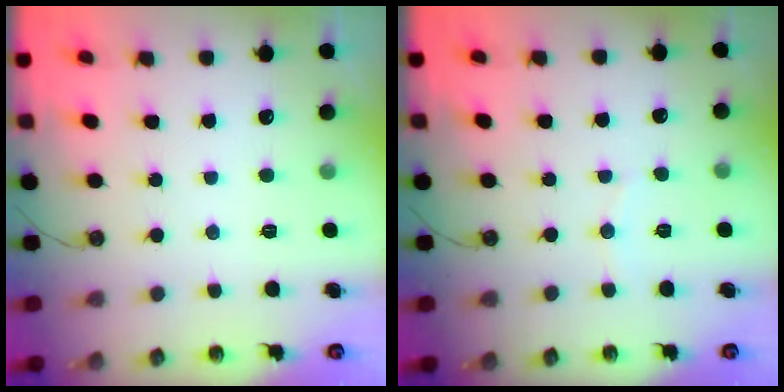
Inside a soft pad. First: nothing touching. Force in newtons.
{"total": 3.0, "press": 3.0, "slide": 0.4}